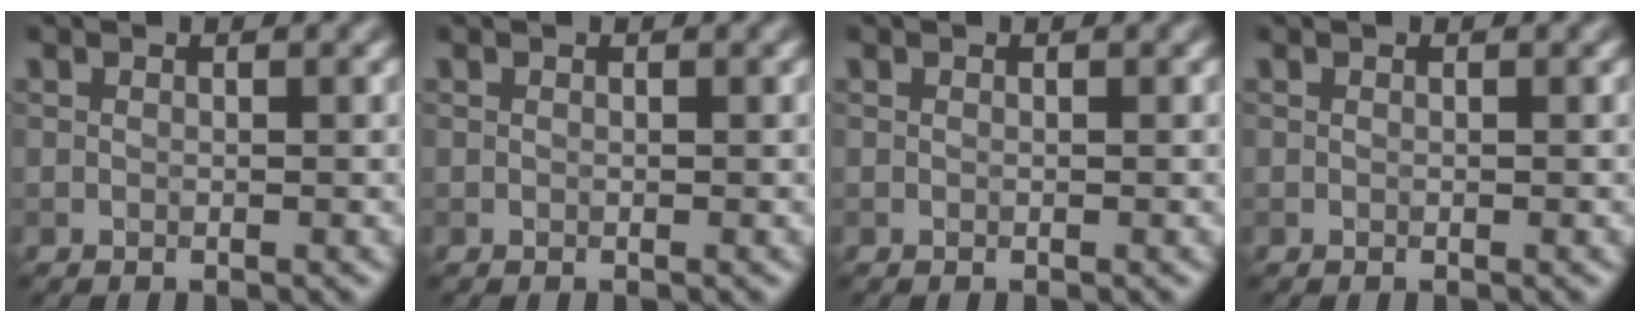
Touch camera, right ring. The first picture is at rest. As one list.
[{"total": 0.0}, {"total": 0.0}, {"total": 0.0}]